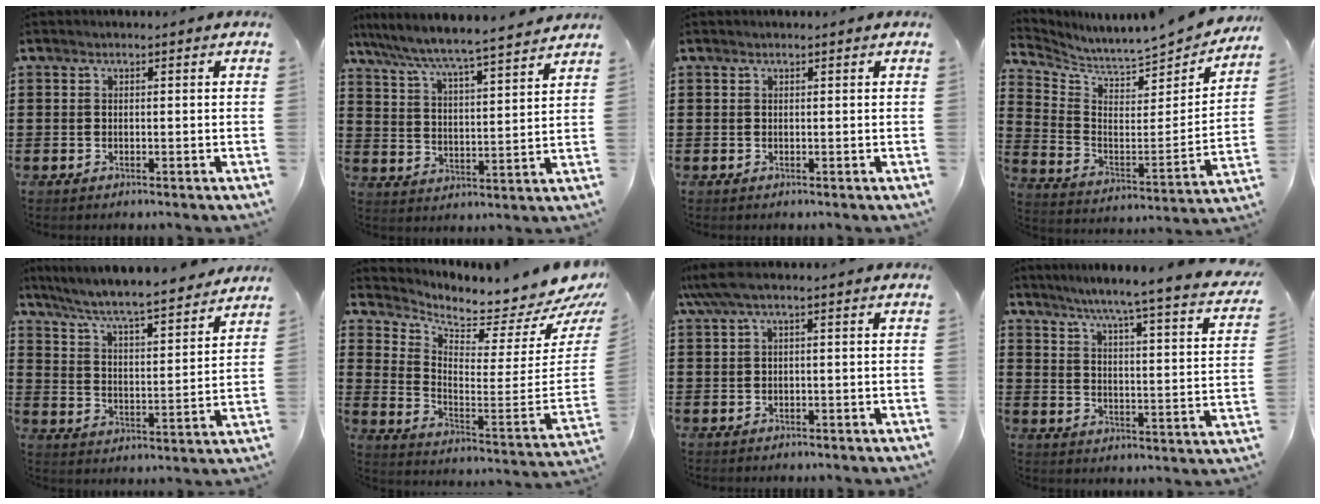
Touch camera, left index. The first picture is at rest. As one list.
[{"total": 5.8, "force": [5.5, -0.5, 1.9], "torque": [-0.062, -0.039, 0.090]}, {"total": 0.0}, {"total": 4.7, "force": [4.6, 0.4, 1.0], "torque": [-0.040, -0.057, 0.070]}, {"total": 6.2, "force": [5.8, -0.1, 2.2], "torque": [-0.070, -0.044, 0.094]}, {"total": 4.1, "force": [3.8, 0.9, 1.2], "torque": [-0.035, -0.066, 0.057]}, {"total": 3.0, "force": [-0.1, 0.5, 3.0], "torque": [-0.067, -0.008, -0.006]}, {"total": 5.1, "force": [4.3, -1.2, 2.5], "torque": [-0.069, -0.045, 0.061]}]